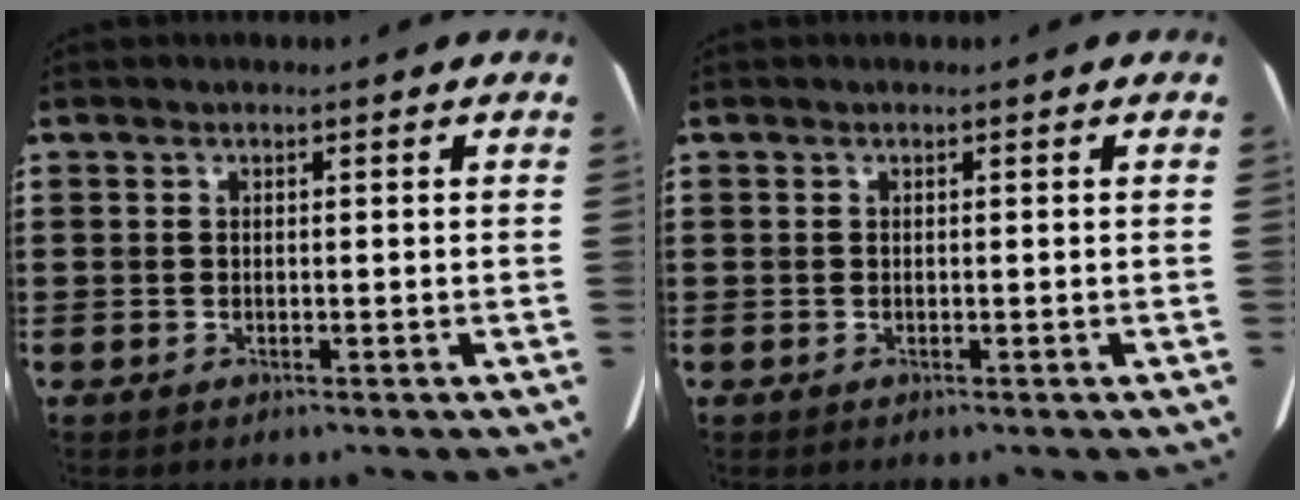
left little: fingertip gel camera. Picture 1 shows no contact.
{"total": 0.0}